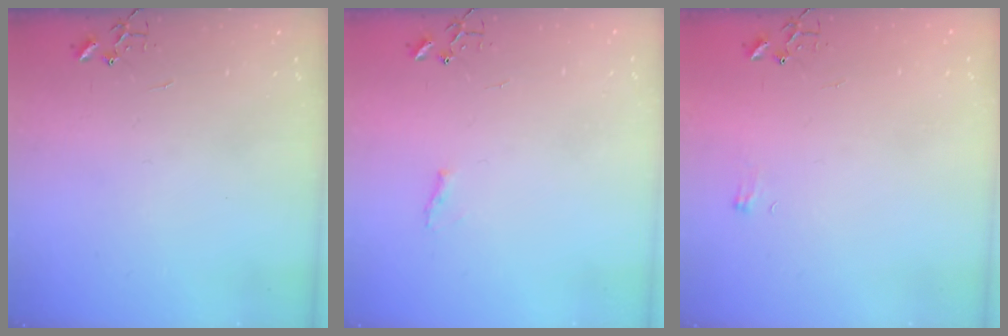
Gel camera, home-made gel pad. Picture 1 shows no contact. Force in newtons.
{"total": 4.7, "press": 4.6, "slide": 0.6}
{"total": 4.7, "press": 4.7, "slide": 0.5}